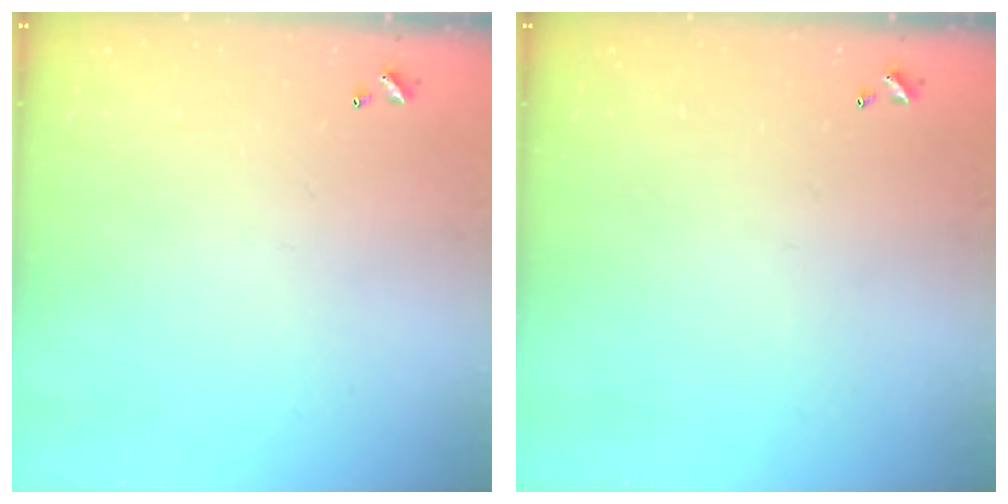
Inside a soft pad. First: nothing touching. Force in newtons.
{"total": 0.0}